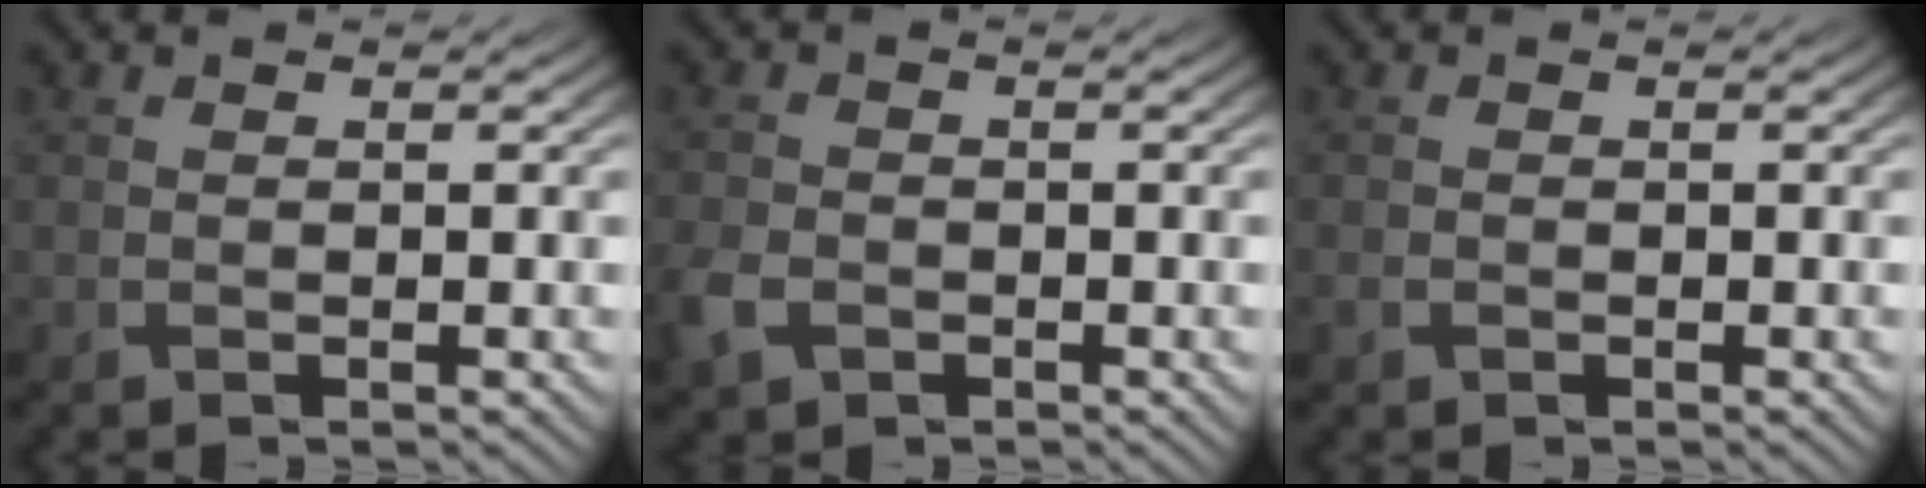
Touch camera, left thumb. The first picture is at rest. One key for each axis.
{"total": 3.8, "fx": -1.9, "fy": 2.8, "fz": 1.9, "tx": -0.057, "ty": -0.011, "tz": -0.045}
{"total": 1.1, "fx": -0.5, "fy": 0.8, "fz": 0.4, "tx": -0.010, "ty": -0.006, "tz": -0.012}